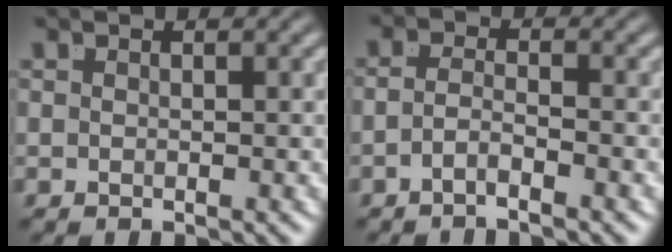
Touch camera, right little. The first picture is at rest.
{"total": 2.2, "force": [-1.9, -0.2, 1.2], "torque": [-0.023, -0.013, -0.030]}